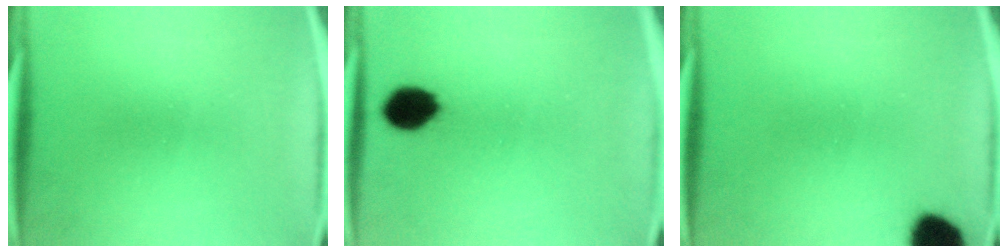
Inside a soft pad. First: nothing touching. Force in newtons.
{"total": 8.9}
{"total": 9.2}